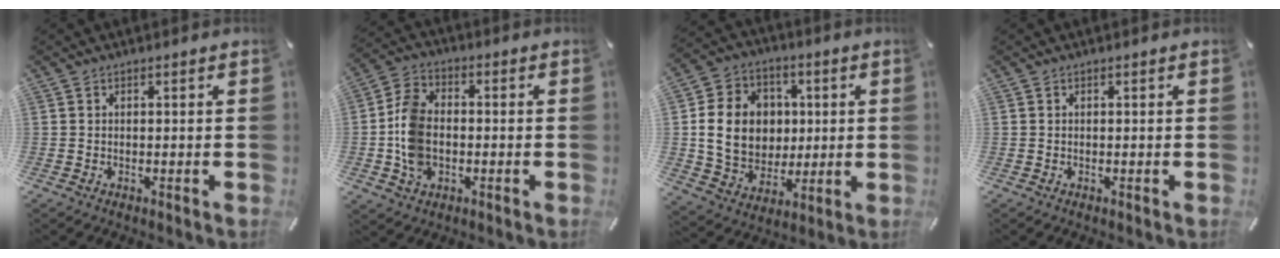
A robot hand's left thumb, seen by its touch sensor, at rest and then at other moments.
{"total": 9.7, "force": [-1.6, 7.2, 6.3], "torque": [-0.148, 0.013, -0.028]}
{"total": 15.6, "force": [1.4, 13.6, 7.5], "torque": [-0.143, 0.008, 0.033]}
{"total": 0.0}